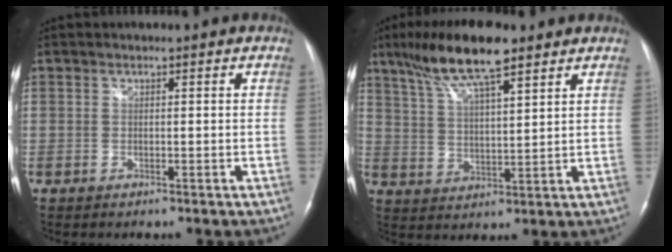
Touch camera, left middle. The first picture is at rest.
{"total": 12.1, "force": [8.4, 2.1, 8.5], "torque": [-0.163, 0.019, 0.150]}